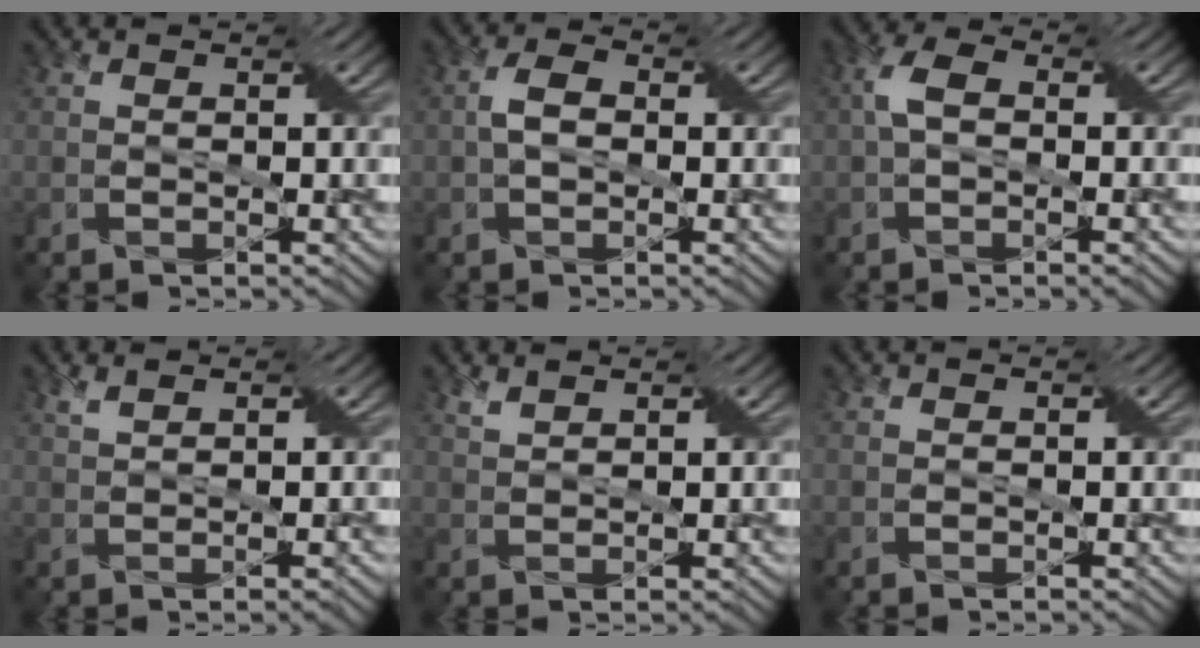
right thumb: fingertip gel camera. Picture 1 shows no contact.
{"total": 3.0, "force": [-0.1, 1.9, 2.4], "torque": [-0.053, 0.005, -0.005]}
{"total": 4.0, "force": [-0.1, 2.2, 3.4], "torque": [-0.077, 0.012, -0.005]}
{"total": 2.0, "force": [1.0, 0.3, 1.7], "torque": [-0.034, 0.009, 0.020]}
{"total": 1.5, "force": [1.2, 0.3, 0.8], "torque": [-0.027, 0.004, 0.028]}
{"total": 0.0}